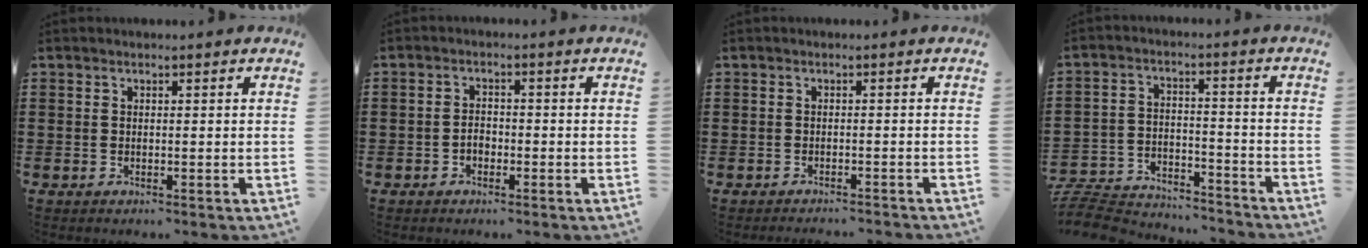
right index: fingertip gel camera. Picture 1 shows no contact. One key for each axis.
{"total": 1.9, "fx": -0.8, "fy": 1.3, "fz": 1.1, "tx": -0.024, "ty": 0.004, "tz": -0.016}
{"total": 1.2, "fx": -1.2, "fy": -0.2, "fz": -0.1, "tx": -0.002, "ty": 0.000, "tz": -0.024}
{"total": 7.7, "fx": -7.4, "fy": 1.2, "fz": 1.4, "tx": -0.040, "ty": 0.010, "tz": -0.149}